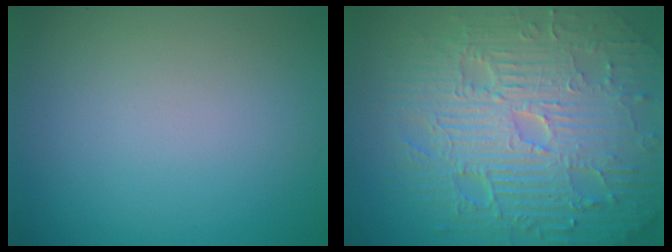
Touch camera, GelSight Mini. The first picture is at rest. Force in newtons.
{"total": 11.3, "press": 7.4, "slide": 8.6}